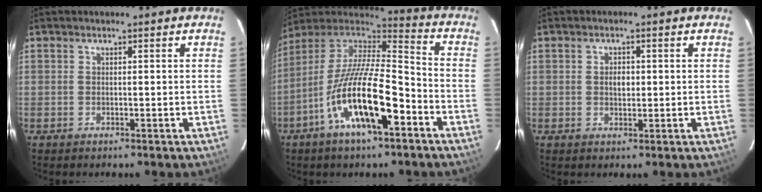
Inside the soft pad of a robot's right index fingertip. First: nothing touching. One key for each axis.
{"total": 19.3, "fx": -8.8, "fy": 5.9, "fz": 16.1, "tx": -0.296, "ty": -0.020, "tz": -0.166}
{"total": 2.3, "fx": 0.1, "fy": 1.6, "fz": 1.6, "tx": -0.026, "ty": 0.005, "tz": 0.001}